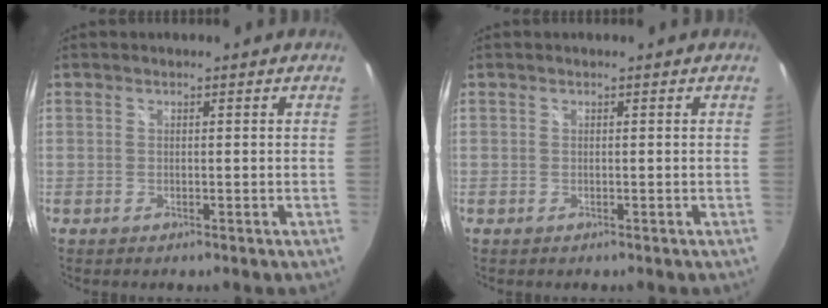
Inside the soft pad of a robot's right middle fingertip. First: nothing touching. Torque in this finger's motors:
{"motor_torque": [0.01, 0.07, -0.01, 0.01]}